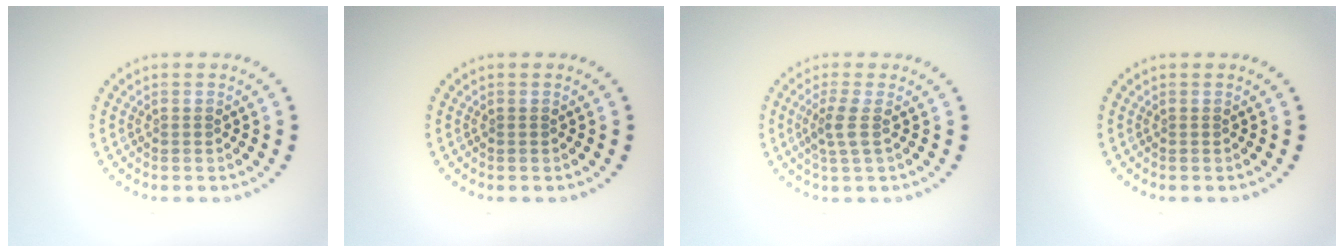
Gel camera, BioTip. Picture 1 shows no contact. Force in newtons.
{"total": 0.0}
{"total": 2.0, "press": 1.6, "slide": 1.3}
{"total": 0.0}